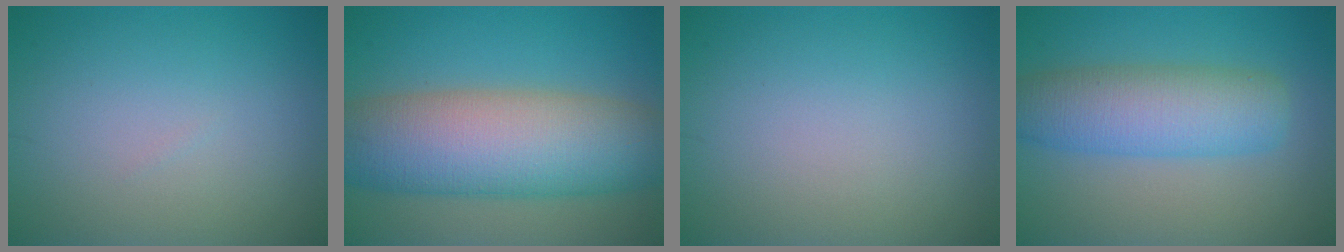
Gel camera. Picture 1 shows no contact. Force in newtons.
{"total": 12.1, "press": 12.1, "slide": 0.6}
{"total": 0.0}
{"total": 6.5, "press": 6.5, "slide": 0.2}